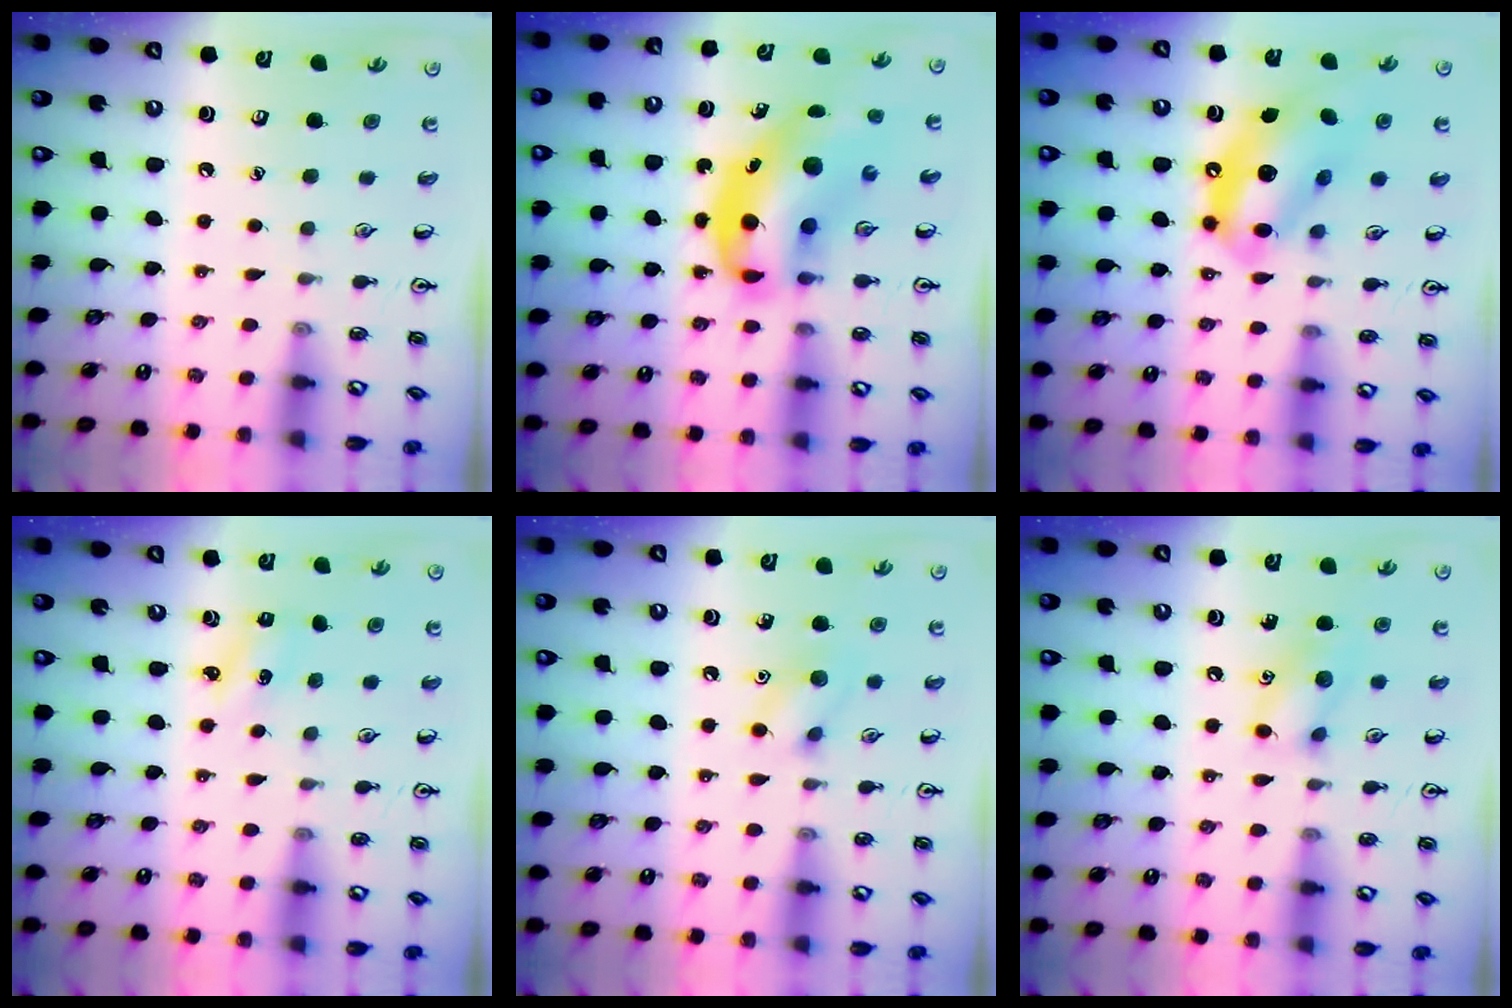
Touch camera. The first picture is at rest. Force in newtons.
{"total": 12.7, "press": 12.1, "slide": 3.8}
{"total": 13.0, "press": 12.5, "slide": 3.8}
{"total": 1.6, "press": 1.5, "slide": 0.6}
{"total": 7.5, "press": 7.4, "slide": 0.6}
{"total": 9.2, "press": 9.2, "slide": 1.1}